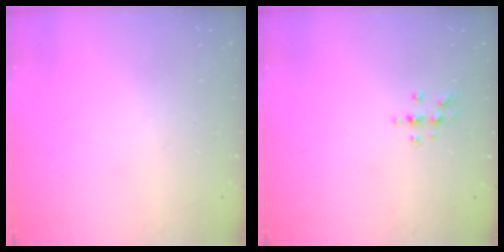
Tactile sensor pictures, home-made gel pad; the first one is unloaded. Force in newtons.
{"total": 4.7, "press": 4.7, "slide": 0.6}